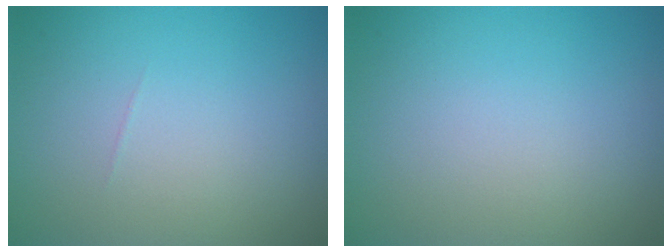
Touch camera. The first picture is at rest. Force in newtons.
{"total": 0.0}